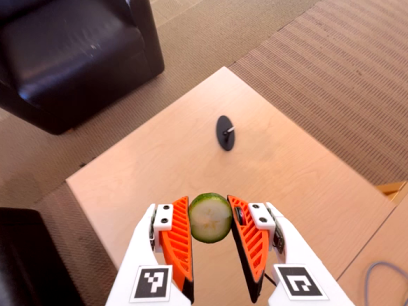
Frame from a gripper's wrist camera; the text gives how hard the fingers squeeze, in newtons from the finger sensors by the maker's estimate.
{"total": 10.1, "left": 10.3, "right": 9.9}